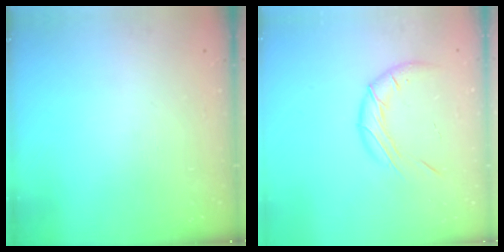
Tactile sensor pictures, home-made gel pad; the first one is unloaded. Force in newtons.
{"total": 12.6, "press": 12.5, "slide": 1.5}